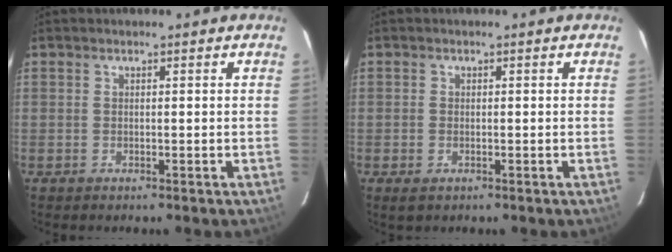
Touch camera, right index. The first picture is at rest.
{"total": 1.7, "force": [-0.8, 1.1, 1.0], "torque": [-0.017, -0.004, -0.014]}